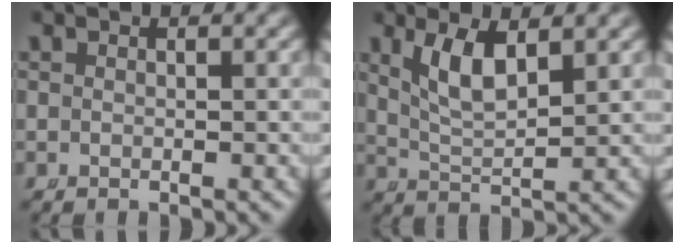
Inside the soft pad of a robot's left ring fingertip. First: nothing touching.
{"total": 4.0, "force": [1.5, 1.6, 3.3], "torque": [-0.074, -0.017, 0.040]}